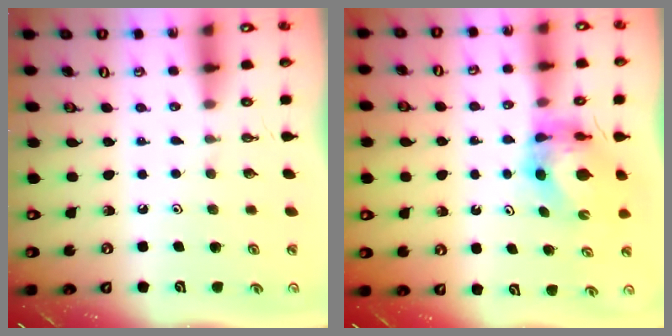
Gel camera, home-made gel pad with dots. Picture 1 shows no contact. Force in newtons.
{"total": 6.4, "press": 6.4, "slide": 0.6}